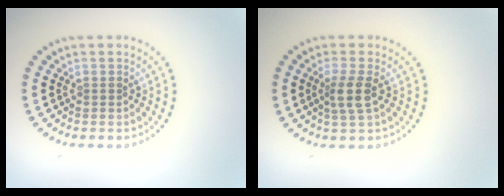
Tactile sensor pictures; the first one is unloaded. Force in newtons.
{"total": 2.5, "press": 2.1, "slide": 1.3}